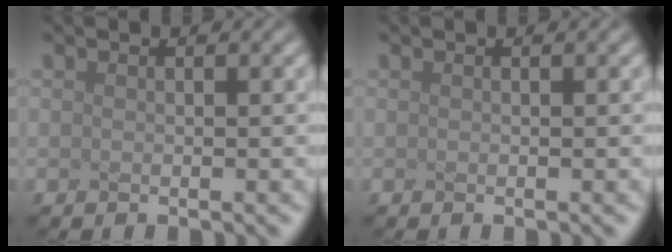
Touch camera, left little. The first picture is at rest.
{"total": 0.0}